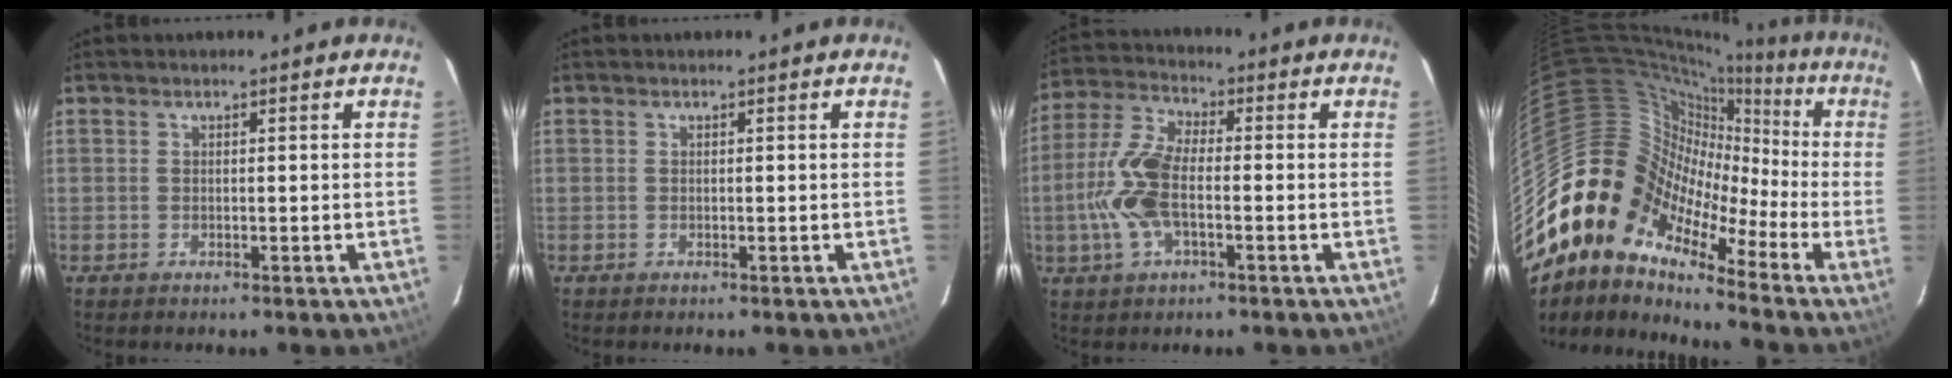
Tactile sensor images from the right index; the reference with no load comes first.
{"total": 0.0}
{"total": 11.6, "force": [-2.2, 5.1, 10.1], "torque": [-0.229, 0.009, -0.049]}
{"total": 12.2, "force": [-5.4, 9.4, 5.6], "torque": [-0.085, 0.009, -0.135]}